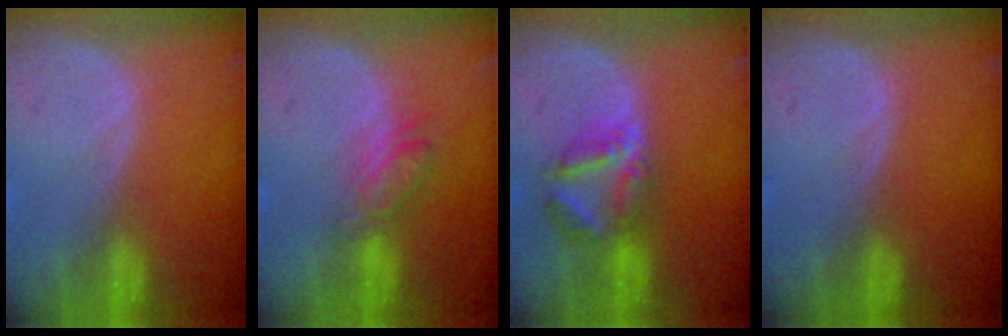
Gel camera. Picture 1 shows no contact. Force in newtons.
{"total": 4.7, "press": 4.2, "slide": 2.1}
{"total": 6.0, "press": 5.9, "slide": 0.7}
{"total": 0.0}